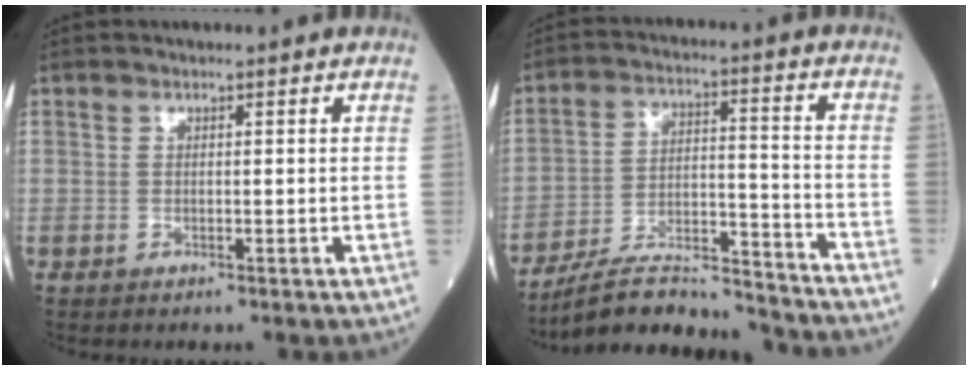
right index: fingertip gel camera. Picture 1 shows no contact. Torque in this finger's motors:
{"motor_torque": [0.18, -0.38, 0.20, 0.02]}